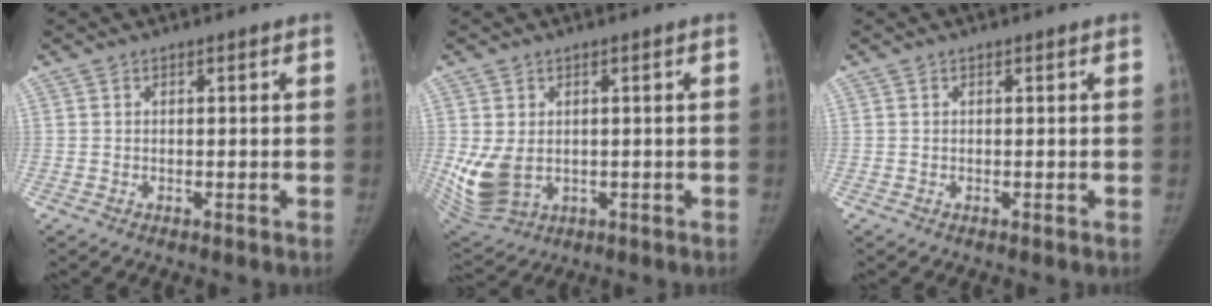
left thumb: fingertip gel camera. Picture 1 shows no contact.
{"total": 8.5, "force": [0.0, 6.1, 6.0], "torque": [-0.123, -0.015, 0.019]}
{"total": 0.0}